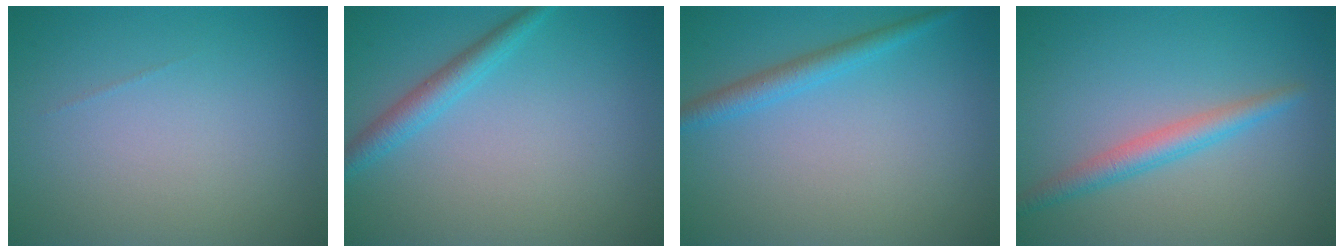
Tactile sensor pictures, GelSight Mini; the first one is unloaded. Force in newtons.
{"total": 2.2, "press": 2.2, "slide": 0.1}
{"total": 2.2, "press": 2.2, "slide": 0.1}
{"total": 2.6, "press": 2.6, "slide": 0.1}